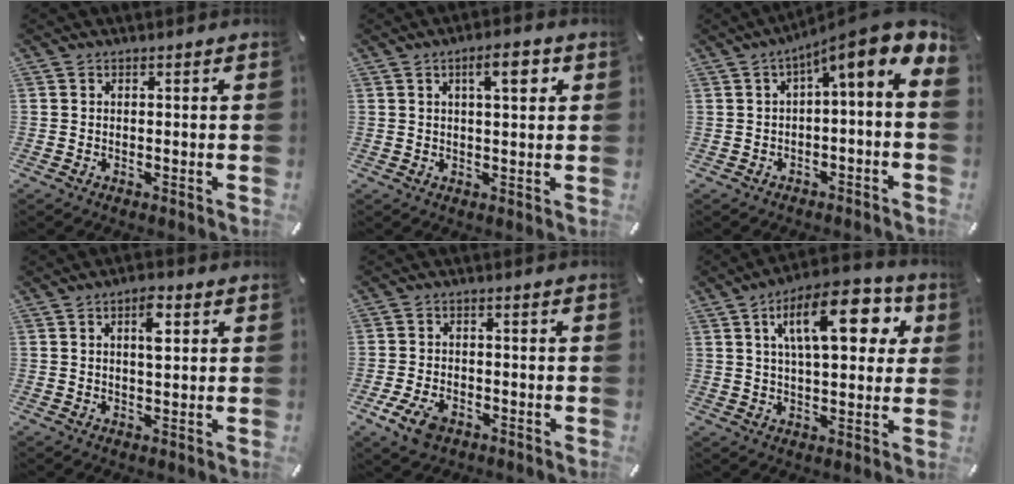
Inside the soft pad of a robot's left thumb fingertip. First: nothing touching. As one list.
[{"total": 5.9, "force": [2.3, 1.9, 5.0], "torque": [-0.072, -0.005, 0.031]}, {"total": 9.1, "force": [3.3, 2.2, 8.1], "torque": [-0.124, -0.035, 0.052]}, {"total": 5.2, "force": [1.6, 2.4, 4.3], "torque": [-0.059, -0.004, 0.019]}, {"total": 6.1, "force": [-3.2, 3.8, 3.5], "torque": [-0.086, 0.010, -0.063]}, {"total": 18.1, "force": [6.8, 8.1, 14.6], "torque": [-0.219, -0.004, 0.106]}]